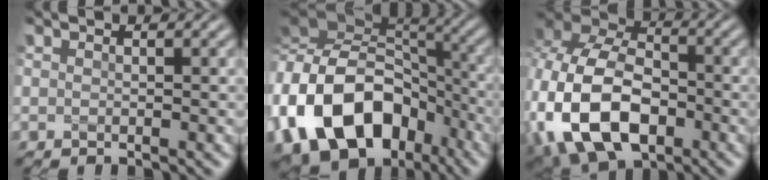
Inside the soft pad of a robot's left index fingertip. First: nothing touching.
{"total": 16.1, "force": [-4.5, 11.4, 10.4], "torque": [-0.208, -0.016, -0.077]}
{"total": 15.4, "force": [-3.7, 10.6, 10.6], "torque": [-0.248, -0.035, -0.063]}